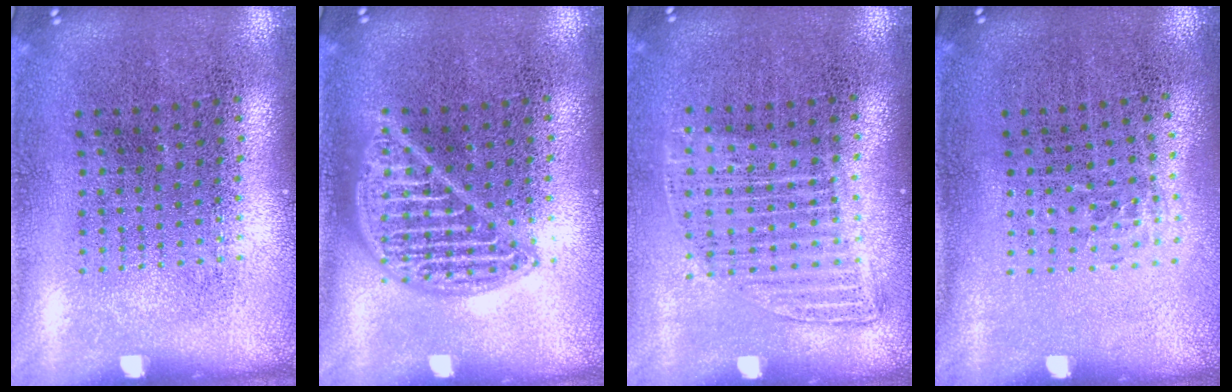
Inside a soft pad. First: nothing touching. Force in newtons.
{"total": 2.2, "press": 2.2, "slide": 0.2}
{"total": 1.1, "press": 1.0, "slide": 0.5}
{"total": 0.6, "press": 0.4, "slide": 0.3}